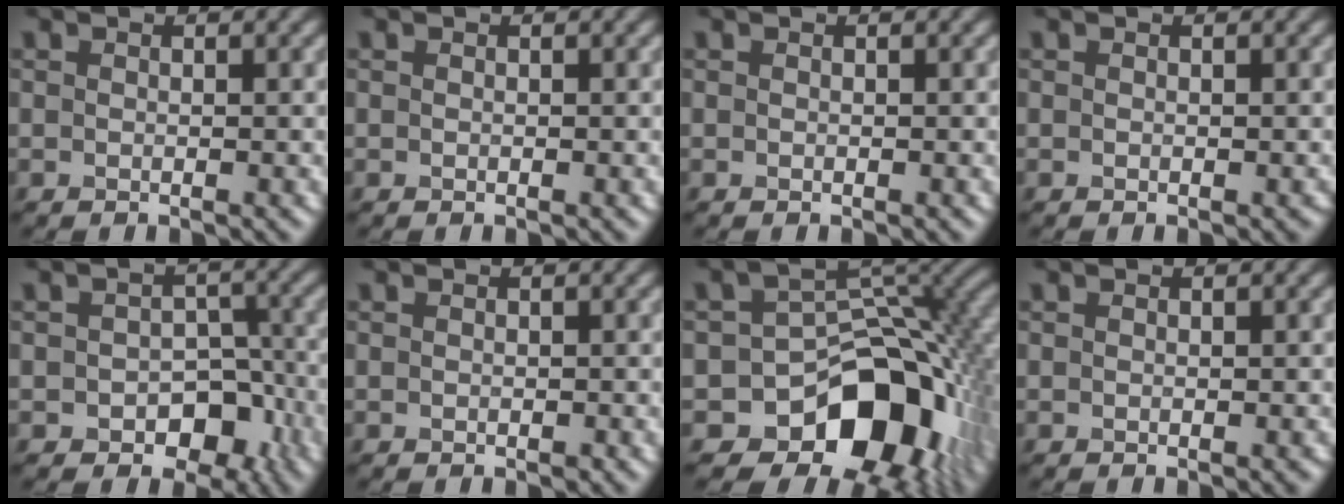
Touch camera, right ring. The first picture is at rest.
{"total": 0.0}
{"total": 0.0}
{"total": 0.0}
{"total": 5.6, "force": [-2.3, 4.0, 3.2], "torque": [-0.029, -0.010, -0.030]}
{"total": 0.0}
{"total": 13.1, "force": [-6.4, 8.7, 7.4], "torque": [-0.087, -0.002, -0.111]}
{"total": 0.0}